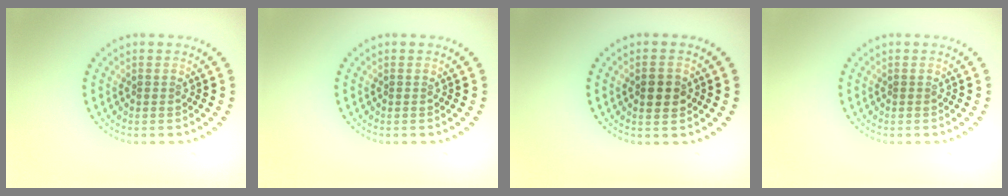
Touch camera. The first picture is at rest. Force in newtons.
{"total": 0.0}
{"total": 2.5, "press": 2.4, "slide": 0.3}
{"total": 0.0}